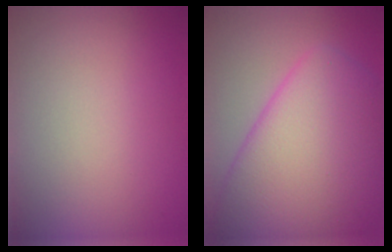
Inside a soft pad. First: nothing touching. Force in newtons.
{"total": 10.4, "press": 10.4, "slide": 0.3}